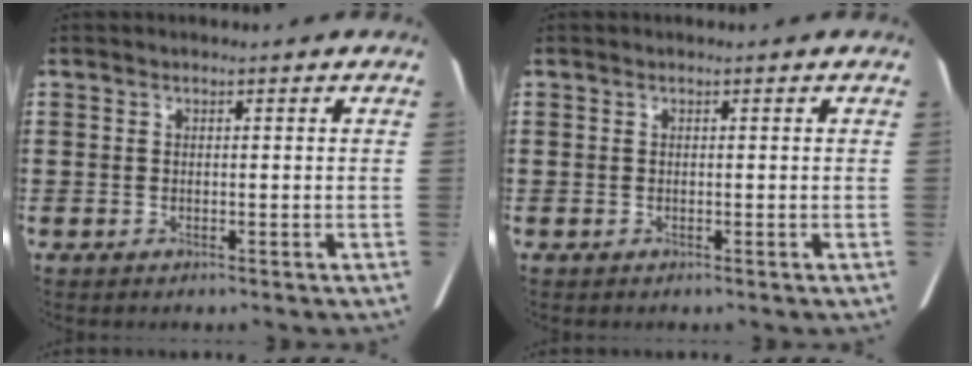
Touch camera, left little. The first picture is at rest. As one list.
[{"total": 0.0}]